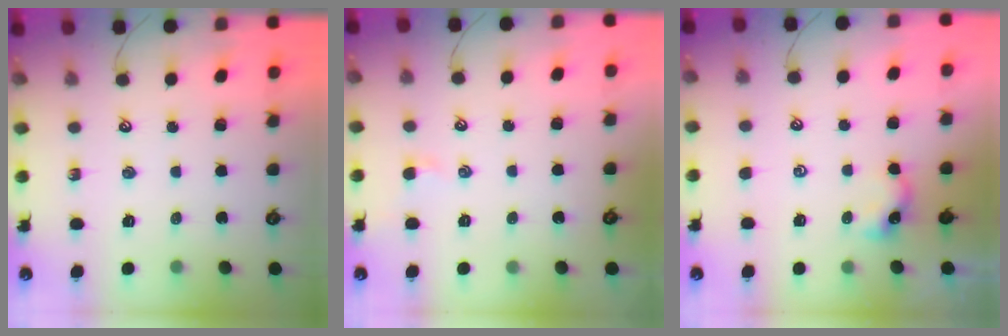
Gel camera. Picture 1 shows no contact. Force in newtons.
{"total": 1.9, "press": 1.9, "slide": 0.3}
{"total": 0.0}